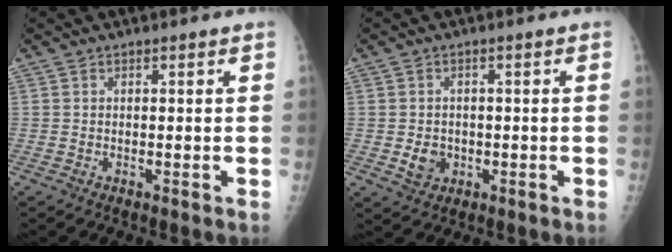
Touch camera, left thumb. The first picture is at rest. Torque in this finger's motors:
{"motor_torque": [0.53, 0.73, 0.23, -0.08, -0.03]}